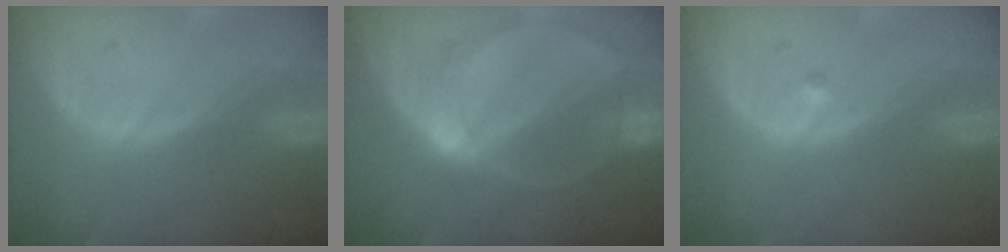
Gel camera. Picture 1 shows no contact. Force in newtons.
{"total": 6.1, "press": 5.6, "slide": 2.4}
{"total": 0.5, "press": 0.4, "slide": 0.3}